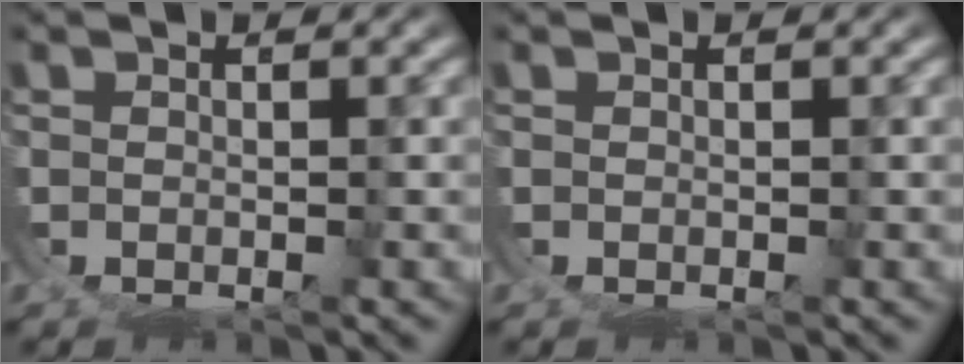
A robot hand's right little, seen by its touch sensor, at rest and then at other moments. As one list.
[{"total": 0.0}]